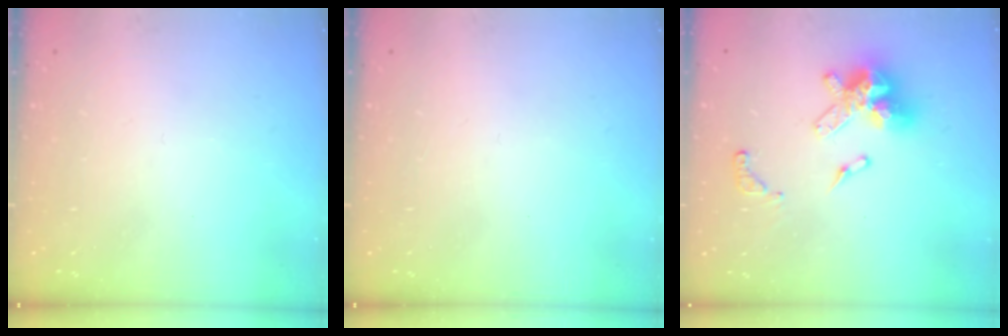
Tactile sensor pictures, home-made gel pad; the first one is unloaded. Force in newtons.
{"total": 0.0}
{"total": 13.7, "press": 13.6, "slide": 1.2}